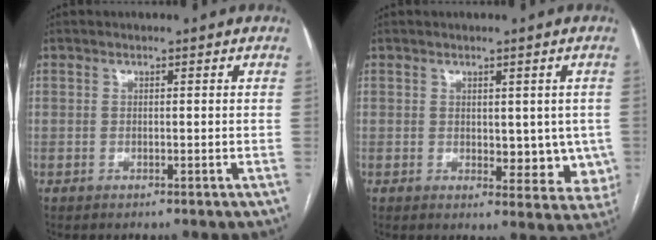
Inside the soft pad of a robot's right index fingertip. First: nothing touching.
{"total": 7.1, "force": [0.3, 4.0, 5.9], "torque": [-0.045, -0.008, 0.009]}